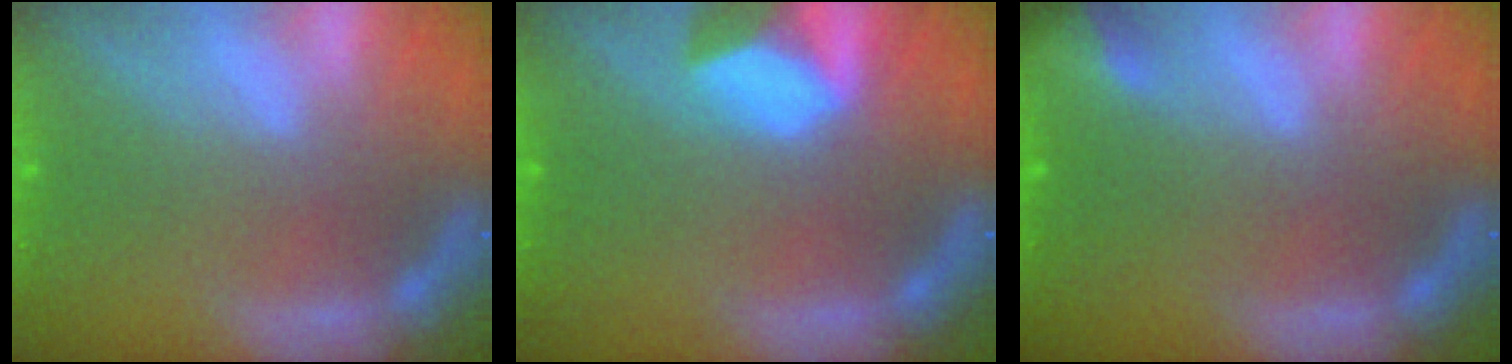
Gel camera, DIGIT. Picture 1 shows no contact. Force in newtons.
{"total": 4.9}
{"total": 2.4}